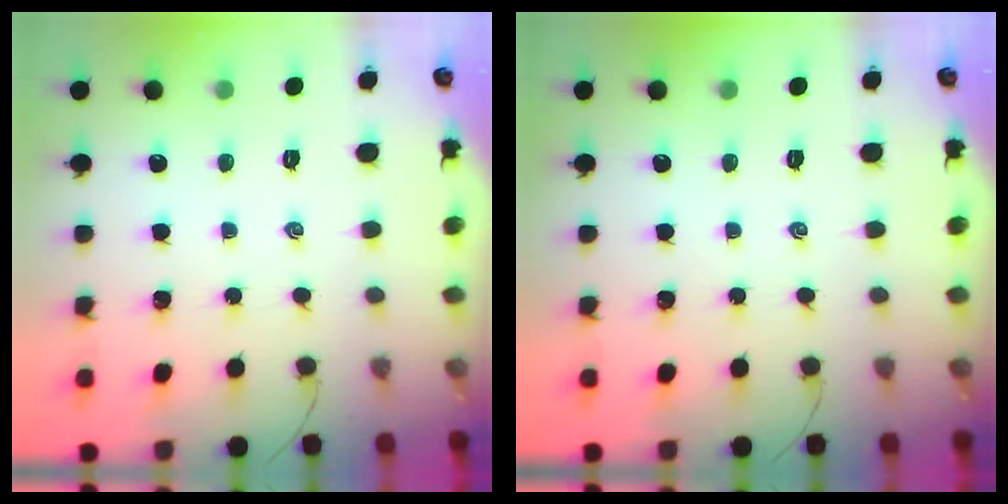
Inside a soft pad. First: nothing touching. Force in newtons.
{"total": 0.0}